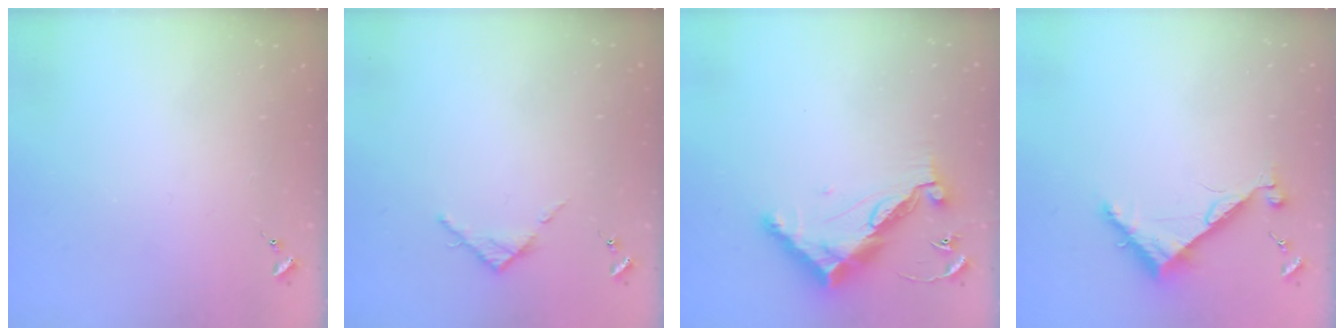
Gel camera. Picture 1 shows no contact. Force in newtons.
{"total": 3.7, "press": 3.7, "slide": 0.5}
{"total": 12.8, "press": 12.8, "slide": 0.5}
{"total": 6.9, "press": 6.9, "slide": 0.6}